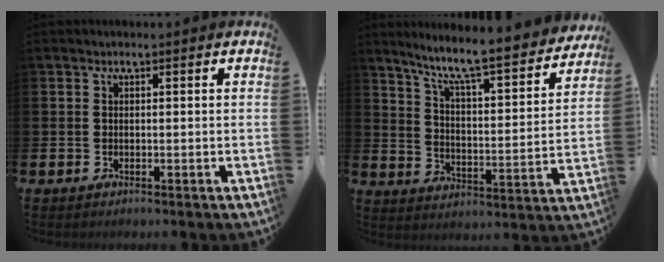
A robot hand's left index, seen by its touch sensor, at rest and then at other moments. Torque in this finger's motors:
{"motor_torque": [0.30, -0.57, 0.85, 0.21]}